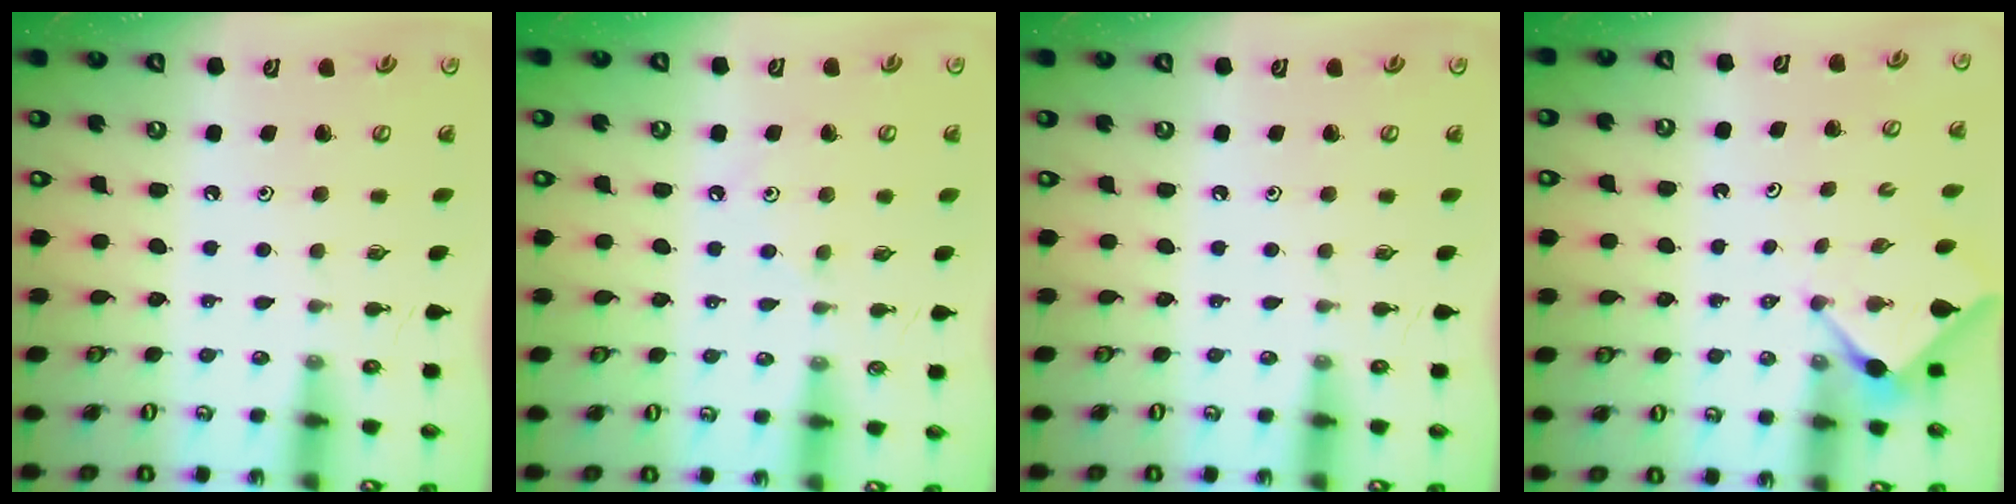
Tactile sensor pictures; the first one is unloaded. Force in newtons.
{"total": 5.5, "press": 5.5, "slide": 0.6}
{"total": 0.0}
{"total": 2.8, "press": 2.8, "slide": 0.4}